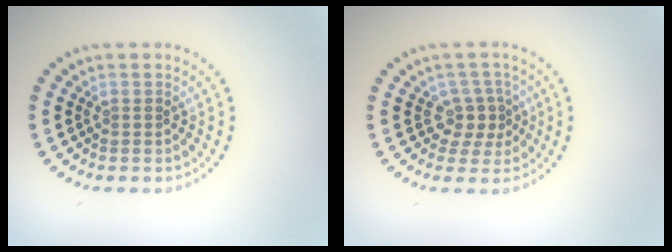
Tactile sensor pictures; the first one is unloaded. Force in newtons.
{"total": 2.5, "press": 2.0, "slide": 1.5}